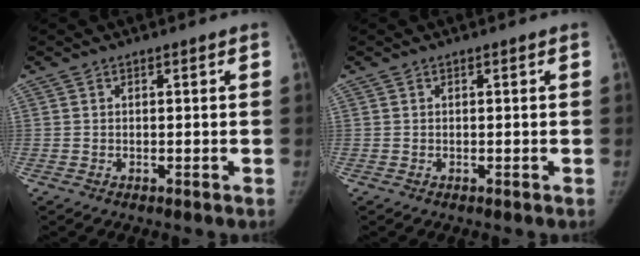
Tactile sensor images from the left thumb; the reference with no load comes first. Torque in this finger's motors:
{"motor_torque": [-0.01, -0.01, 0.00, -0.03, -0.01]}